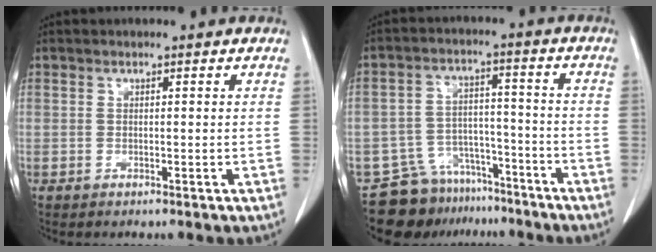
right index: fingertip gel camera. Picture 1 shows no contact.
{"total": 10.0, "force": [-8.0, 5.9, 1.2], "torque": [-0.014, 0.039, -0.125]}